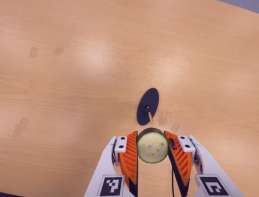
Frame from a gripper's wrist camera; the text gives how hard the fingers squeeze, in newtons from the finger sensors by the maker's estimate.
{"total": 8.6, "left": 7.6, "right": 9.7}